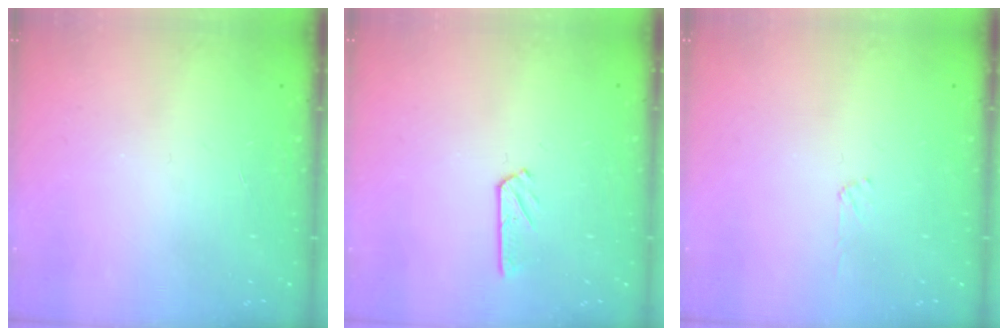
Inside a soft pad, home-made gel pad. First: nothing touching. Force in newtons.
{"total": 3.0, "press": 3.0, "slide": 0.4}
{"total": 3.2, "press": 3.2, "slide": 0.4}